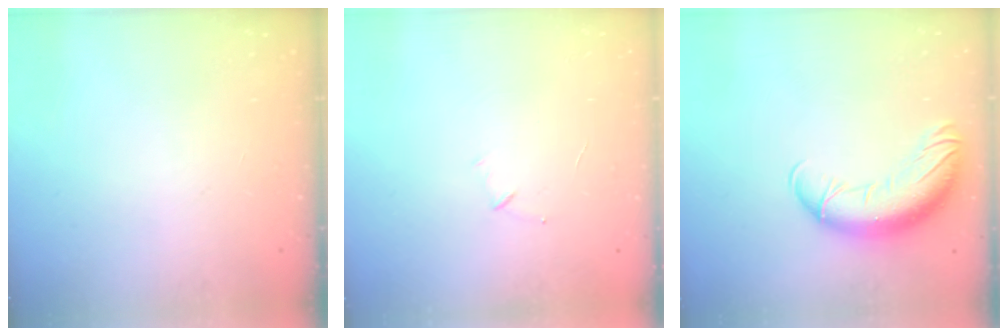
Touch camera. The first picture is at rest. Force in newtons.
{"total": 3.8, "press": 3.7, "slide": 1.0}
{"total": 14.8, "press": 14.3, "slide": 3.6}